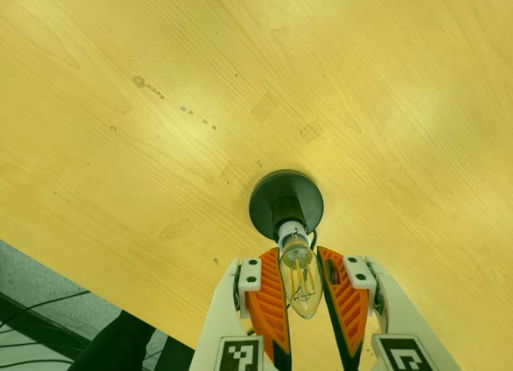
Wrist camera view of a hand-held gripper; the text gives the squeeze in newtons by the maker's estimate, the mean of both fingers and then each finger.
{"total": 12.6, "left": 12.9, "right": 12.3}